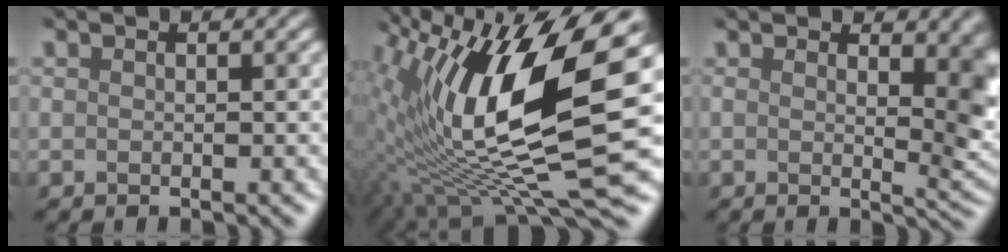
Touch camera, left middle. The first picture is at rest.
{"total": 13.1, "force": [1.5, 4.0, 12.4], "torque": [-0.261, -0.012, 0.045]}
{"total": 8.1, "force": [1.9, 2.8, 7.3], "torque": [-0.050, 0.023, 0.022]}